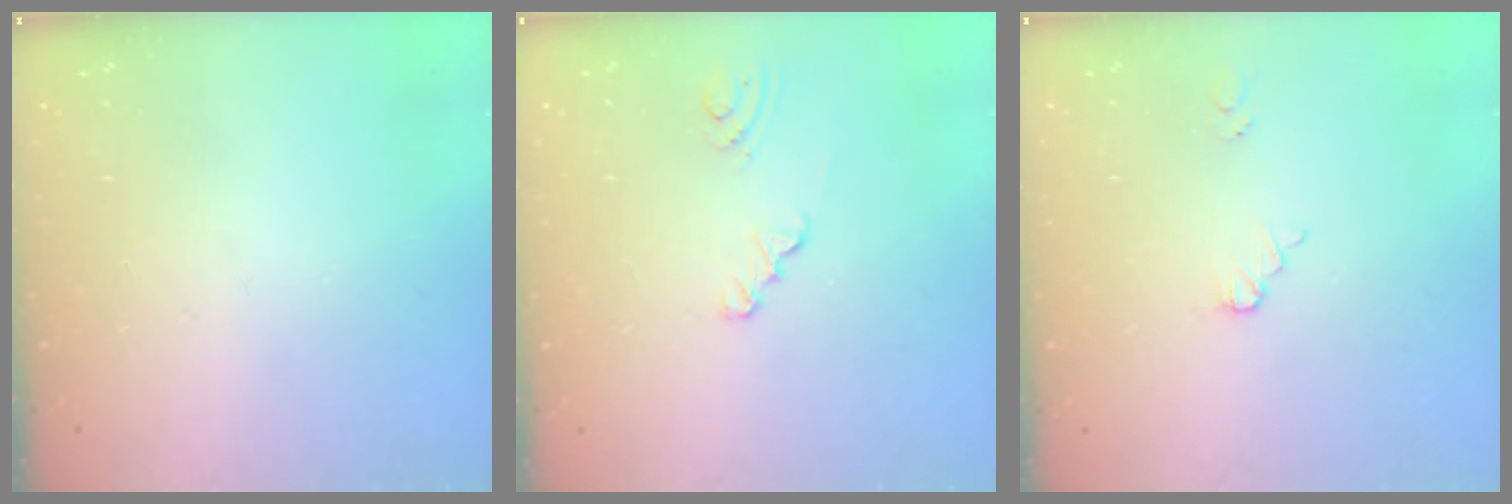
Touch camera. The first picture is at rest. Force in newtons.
{"total": 2.2, "press": 2.2, "slide": 0.3}
{"total": 1.5, "press": 1.5, "slide": 0.1}